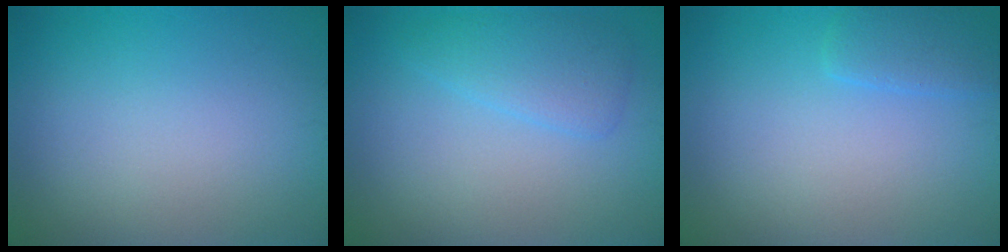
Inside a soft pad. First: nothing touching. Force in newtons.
{"total": 2.6, "press": 2.6, "slide": 0.1}
{"total": 2.0, "press": 2.0, "slide": 0.2}